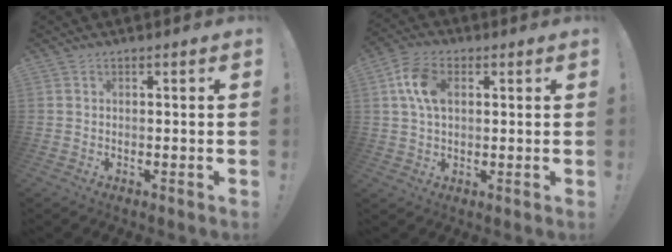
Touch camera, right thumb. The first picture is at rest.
{"total": 10.5, "force": [2.6, 7.0, 7.4], "torque": [-0.139, 0.011, 0.052]}